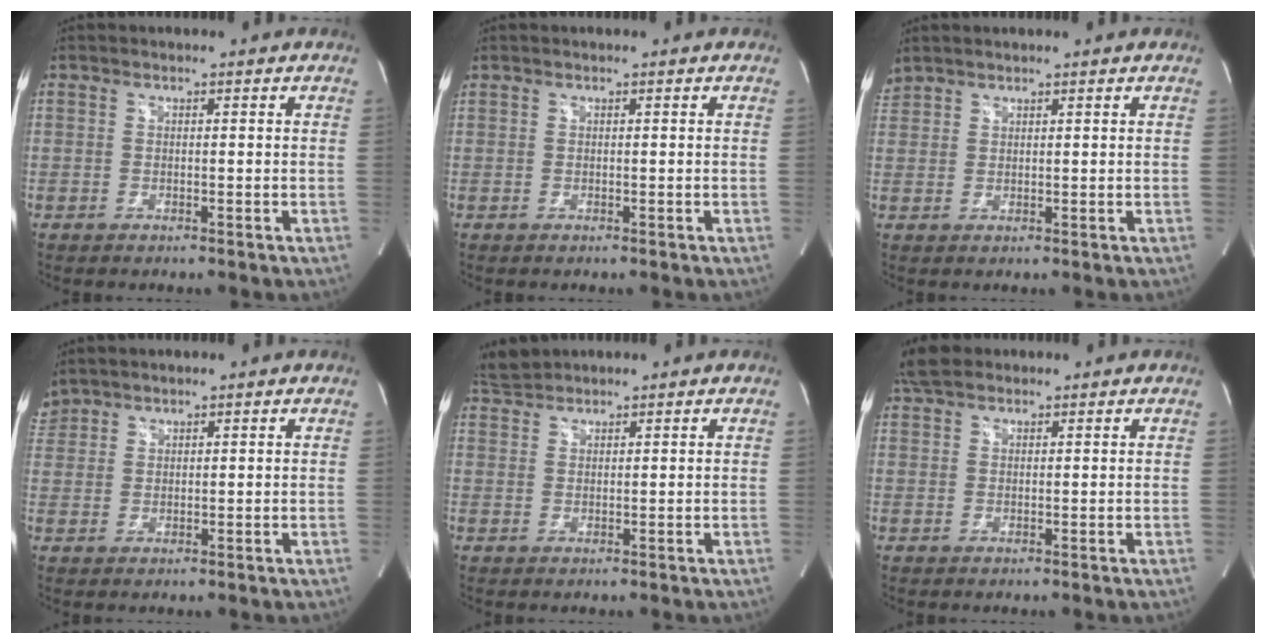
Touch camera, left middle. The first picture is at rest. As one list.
[{"total": 0.0}, {"total": 2.4, "force": [2.3, 0.6, 0.3], "torque": [-0.014, 0.022, 0.047]}, {"total": 3.3, "force": [3.1, 1.3, 0.2], "torque": [-0.009, 0.020, 0.064]}, {"total": 2.6, "force": [2.6, 0.1, -0.3], "torque": [-0.010, 0.013, 0.059]}, {"total": 3.9, "force": [3.2, 1.8, 1.4], "torque": [-0.036, 0.020, 0.061]}]